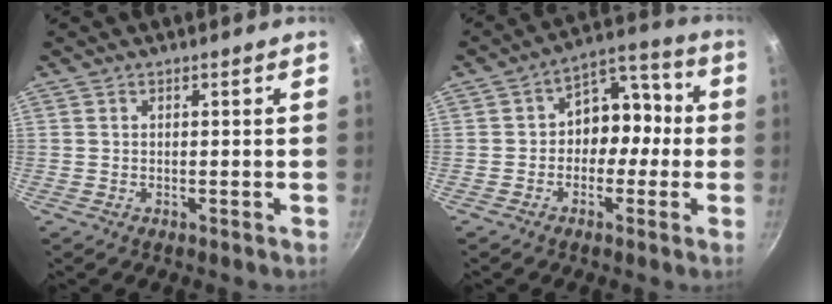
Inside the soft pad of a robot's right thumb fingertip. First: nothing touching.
{"total": 10.5, "force": [-0.5, 7.4, 7.5], "torque": [-0.059, 0.044, -0.024]}